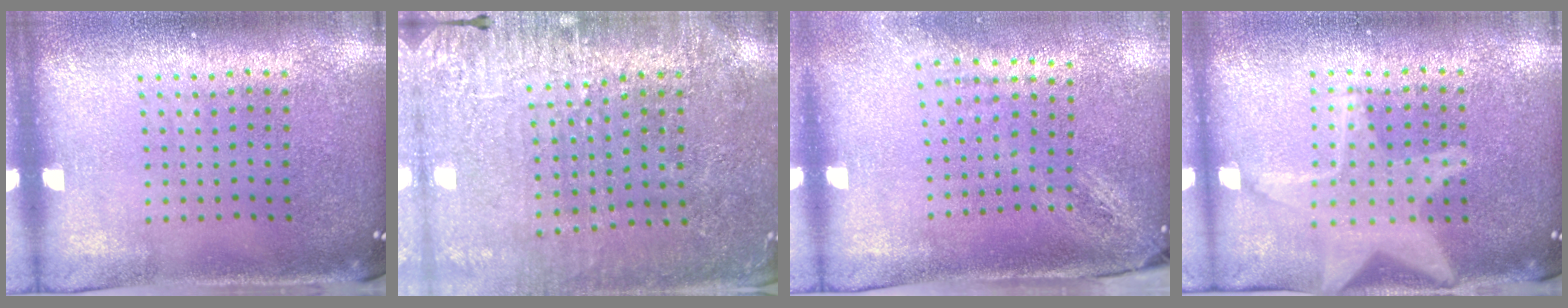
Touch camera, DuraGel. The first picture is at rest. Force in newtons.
{"total": 2.9, "press": 2.9, "slide": 0.4}
{"total": 2.0, "press": 1.6, "slide": 1.3}
{"total": 3.0, "press": 3.0, "slide": 0.4}